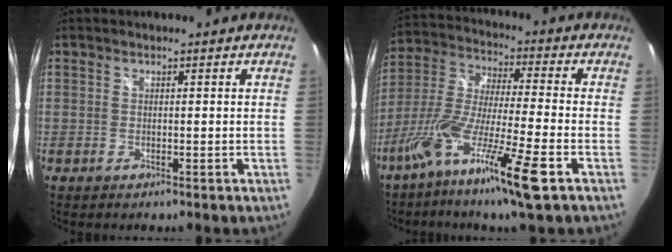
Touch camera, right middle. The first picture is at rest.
{"total": 16.1, "force": [-8.9, 0.3, 13.4], "torque": [-0.266, -0.026, -0.174]}